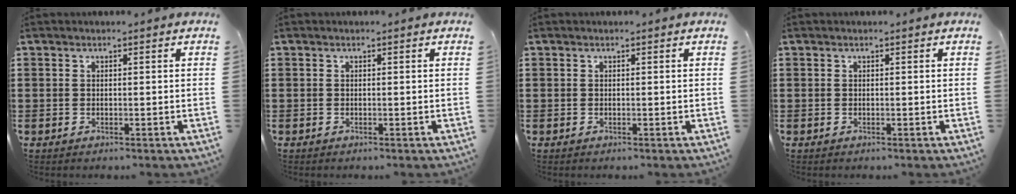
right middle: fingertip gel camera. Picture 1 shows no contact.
{"total": 0.0}
{"total": 0.0}
{"total": 0.0}